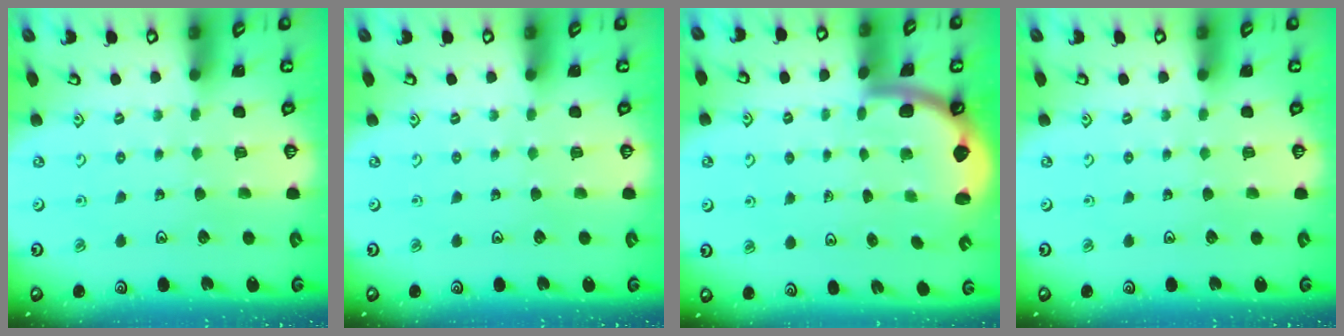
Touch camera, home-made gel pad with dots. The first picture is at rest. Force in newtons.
{"total": 0.0}
{"total": 2.0, "press": 2.0, "slide": 0.3}
{"total": 0.0}